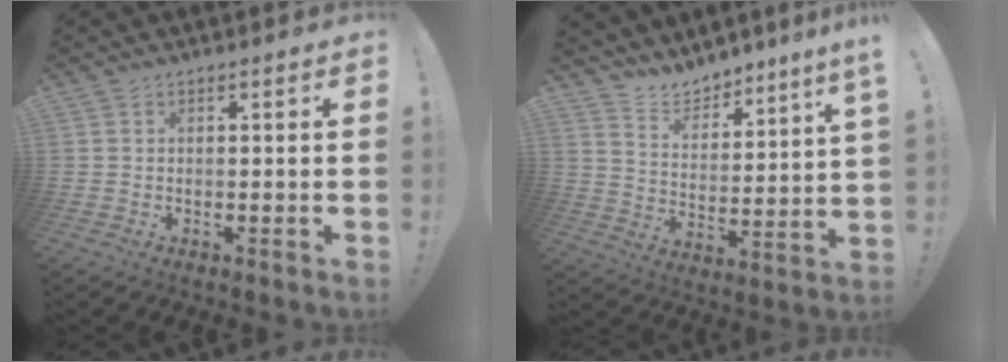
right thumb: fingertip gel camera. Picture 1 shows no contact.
{"total": 7.4, "force": [7.4, 0.1, 0.2], "torque": [-0.015, -0.081, 0.134]}